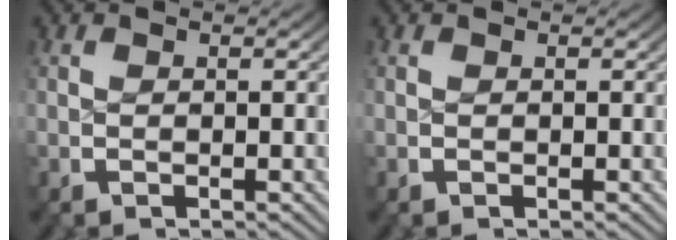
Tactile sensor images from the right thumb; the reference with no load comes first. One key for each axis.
{"total": 0.0}